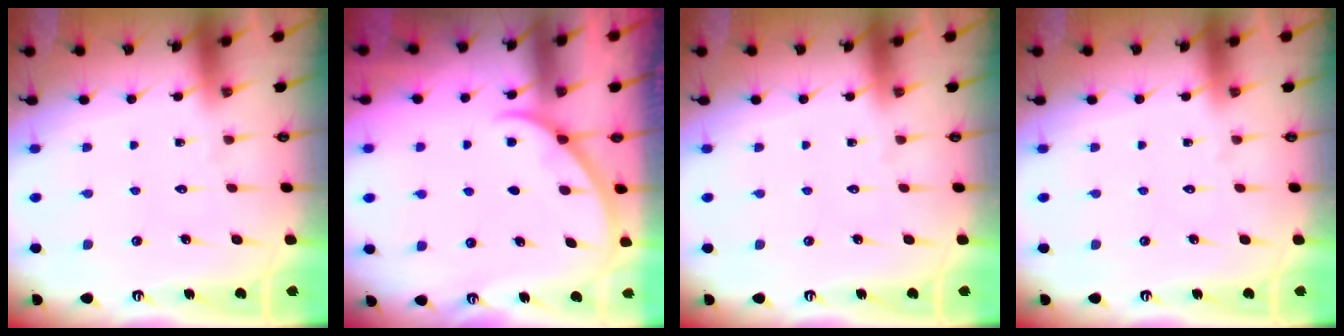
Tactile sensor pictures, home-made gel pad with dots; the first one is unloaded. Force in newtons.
{"total": 2.5, "press": 2.5, "slide": 0.2}
{"total": 0.0}
{"total": 0.0}